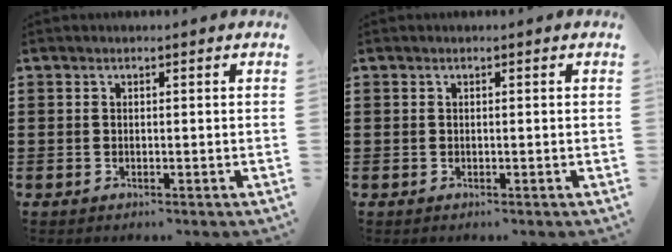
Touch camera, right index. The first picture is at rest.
{"total": 0.0}